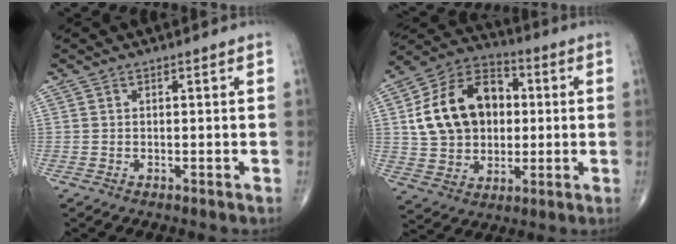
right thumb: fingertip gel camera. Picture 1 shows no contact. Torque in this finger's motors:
{"motor_torque": [2.33, 2.26, 0.83, -0.48, 0.17]}